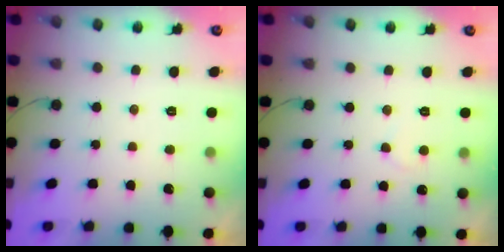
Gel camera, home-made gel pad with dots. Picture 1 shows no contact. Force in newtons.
{"total": 4.0, "press": 4.0, "slide": 0.2}